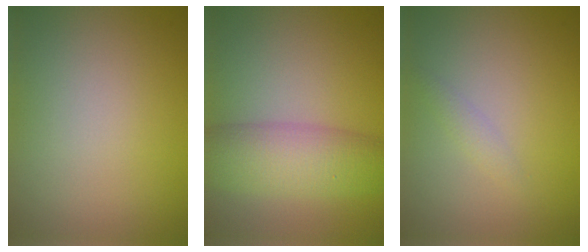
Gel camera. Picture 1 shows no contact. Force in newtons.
{"total": 6.7, "press": 6.7, "slide": 0.2}
{"total": 0.9, "press": 0.9, "slide": 0.0}